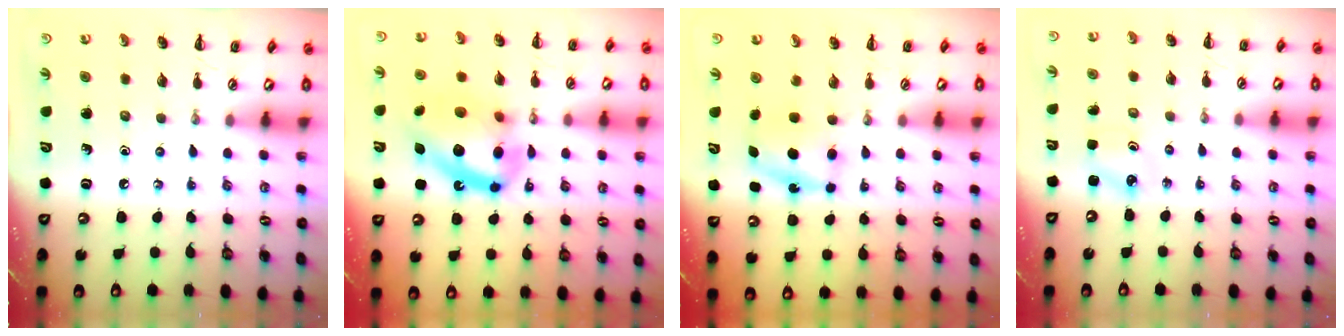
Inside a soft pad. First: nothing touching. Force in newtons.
{"total": 16.9, "press": 16.6, "slide": 2.9}
{"total": 5.1, "press": 4.9, "slide": 1.5}
{"total": 1.8, "press": 1.7, "slide": 0.5}